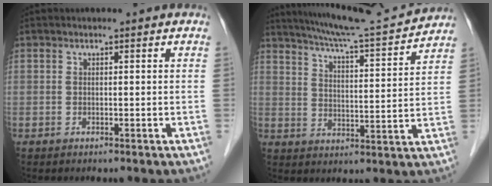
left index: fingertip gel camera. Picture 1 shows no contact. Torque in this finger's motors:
{"motor_torque": [0.01, -0.06, 0.13, 0.07]}